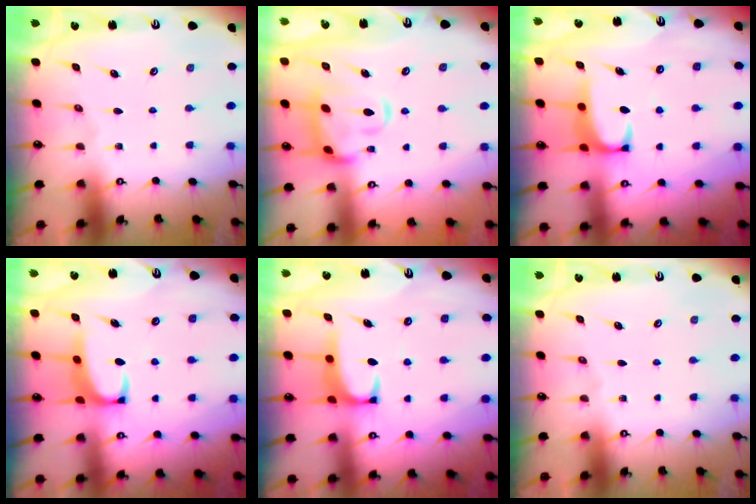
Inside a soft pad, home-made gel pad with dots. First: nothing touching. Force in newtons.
{"total": 6.3, "press": 6.1, "slide": 1.5}
{"total": 2.0, "press": 2.0, "slide": 0.3}
{"total": 2.4, "press": 2.3, "slide": 0.8}
{"total": 2.0, "press": 2.0, "slide": 0.3}
{"total": 0.0}